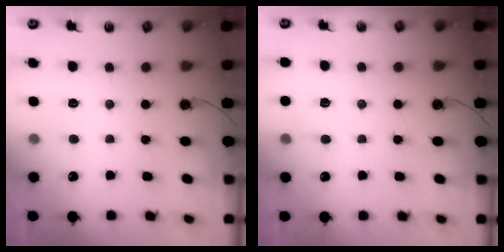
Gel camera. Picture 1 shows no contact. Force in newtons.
{"total": 3.9, "press": 3.6, "slide": 1.4}